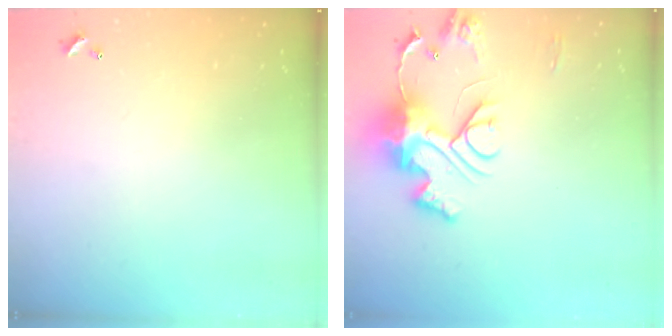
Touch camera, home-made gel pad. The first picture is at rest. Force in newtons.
{"total": 13.2, "press": 13.1, "slide": 1.4}